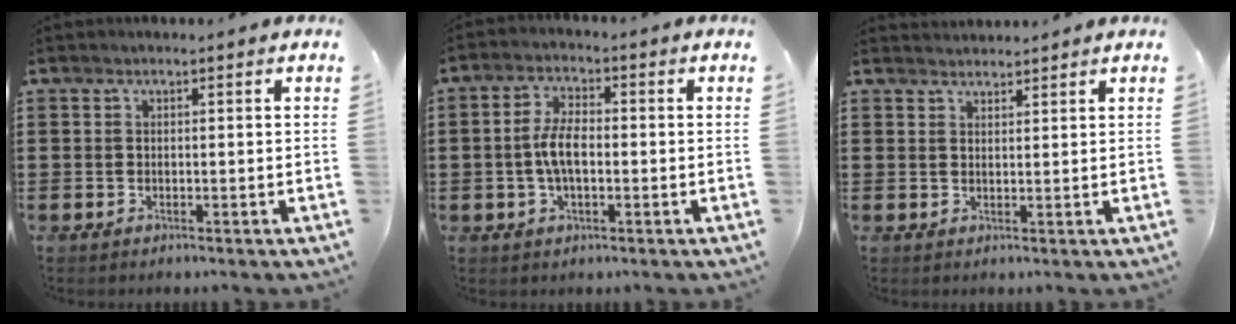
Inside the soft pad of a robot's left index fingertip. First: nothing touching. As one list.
[{"total": 5.7, "force": [-0.6, 2.5, 5.1], "torque": [-0.112, 0.001, -0.016]}, {"total": 1.7, "force": [1.7, 0.2, -0.1], "torque": [-0.001, 0.001, 0.033]}]